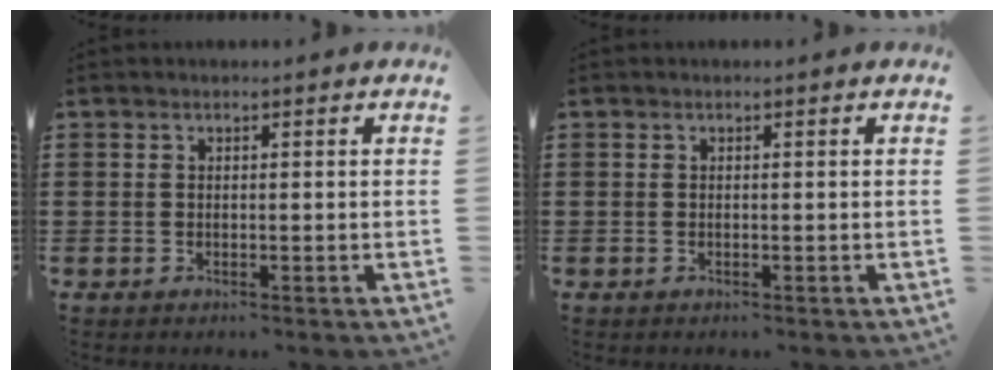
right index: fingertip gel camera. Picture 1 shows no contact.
{"total": 0.0}